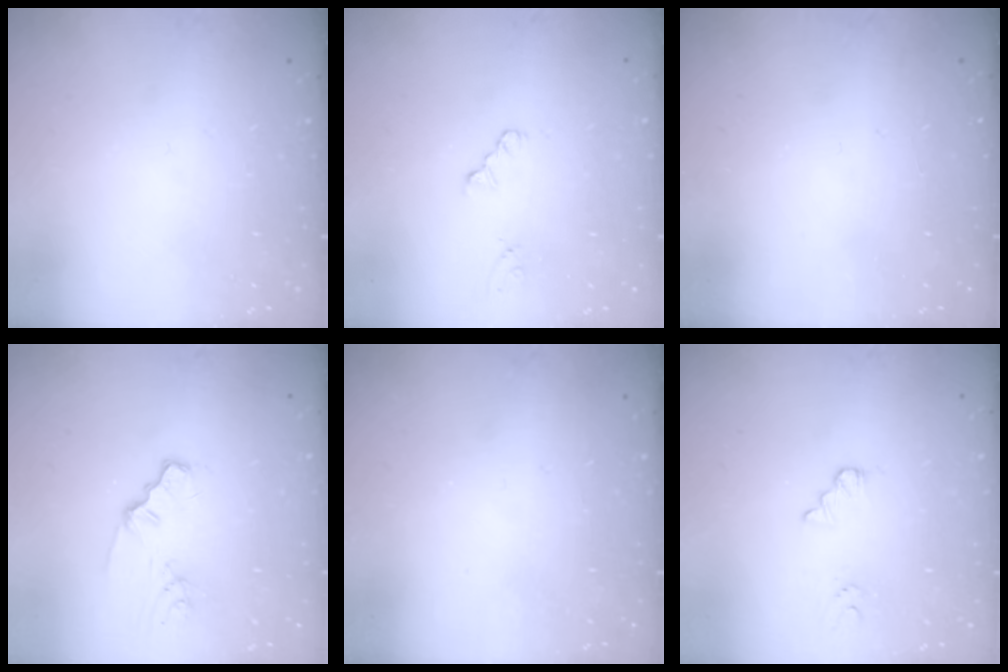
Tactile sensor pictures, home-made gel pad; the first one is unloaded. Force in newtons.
{"total": 1.2, "press": 1.2, "slide": 0.2}
{"total": 0.0}
{"total": 2.4, "press": 2.4, "slide": 0.2}
{"total": 0.0}
{"total": 1.6, "press": 1.6, "slide": 0.2}